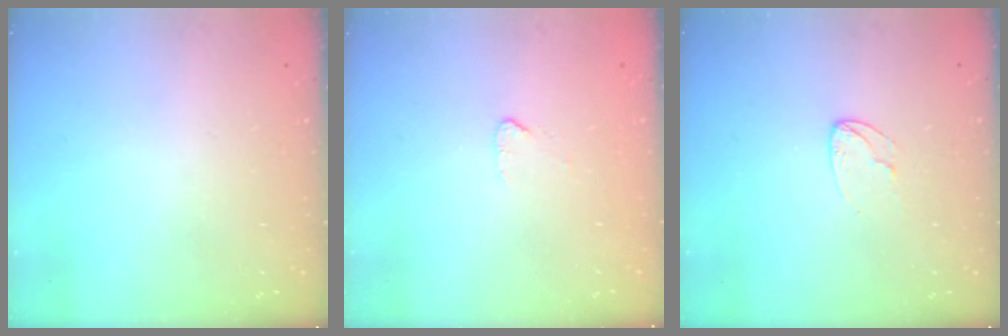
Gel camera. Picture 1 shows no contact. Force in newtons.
{"total": 2.7, "press": 2.7, "slide": 0.2}
{"total": 5.5, "press": 5.5, "slide": 0.3}